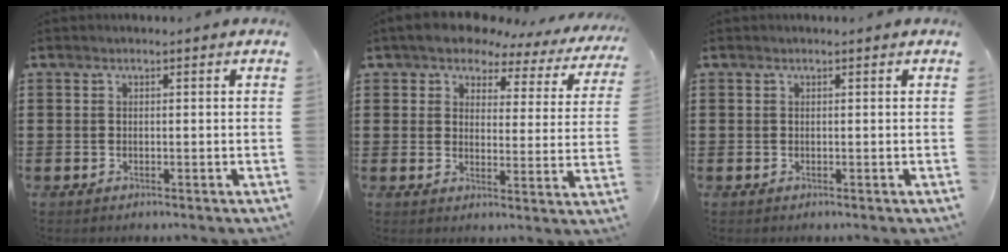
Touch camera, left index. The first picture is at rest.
{"total": 5.3, "force": [4.7, 1.9, 1.4], "torque": [-0.057, -0.019, 0.080]}
{"total": 0.0}